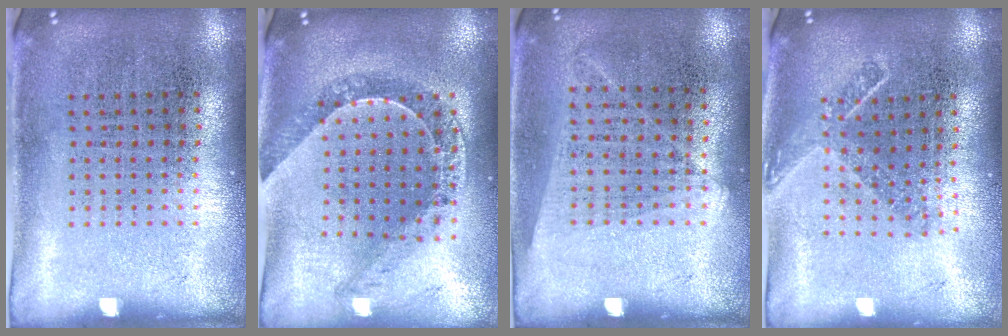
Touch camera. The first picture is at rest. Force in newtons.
{"total": 0.8, "press": 0.7, "slide": 0.1}
{"total": 1.2, "press": 1.1, "slide": 0.6}
{"total": 1.6, "press": 1.2, "slide": 1.1}